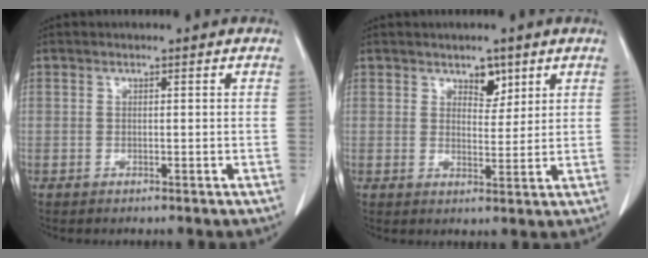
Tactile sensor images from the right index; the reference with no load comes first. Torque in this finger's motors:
{"motor_torque": [0.01, 0.33, 0.03, 0.01]}